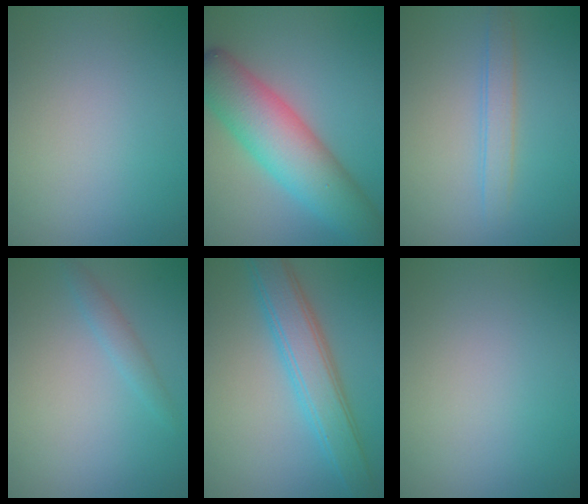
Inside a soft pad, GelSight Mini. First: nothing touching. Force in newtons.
{"total": 8.7, "press": 8.7, "slide": 0.3}
{"total": 1.9, "press": 1.9, "slide": 0.2}
{"total": 1.4, "press": 1.4, "slide": 0.1}
{"total": 5.2, "press": 5.2, "slide": 0.3}
{"total": 0.0}